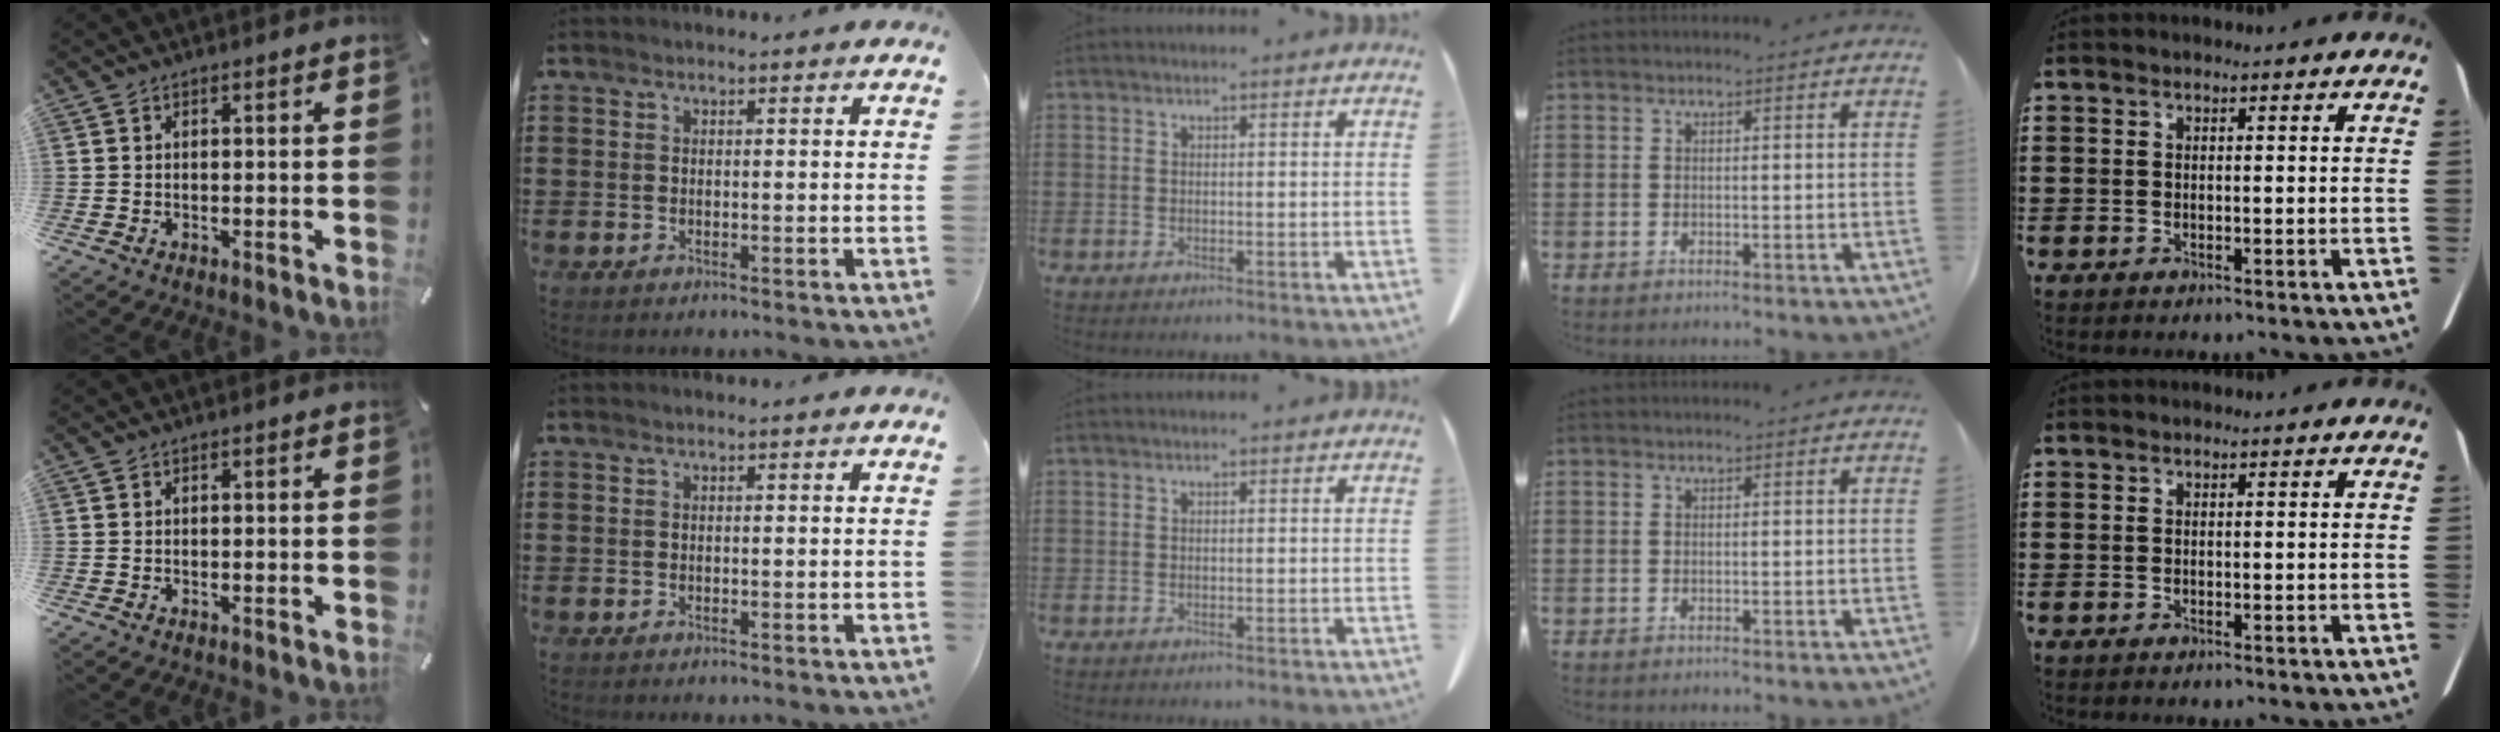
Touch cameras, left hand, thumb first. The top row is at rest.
{}